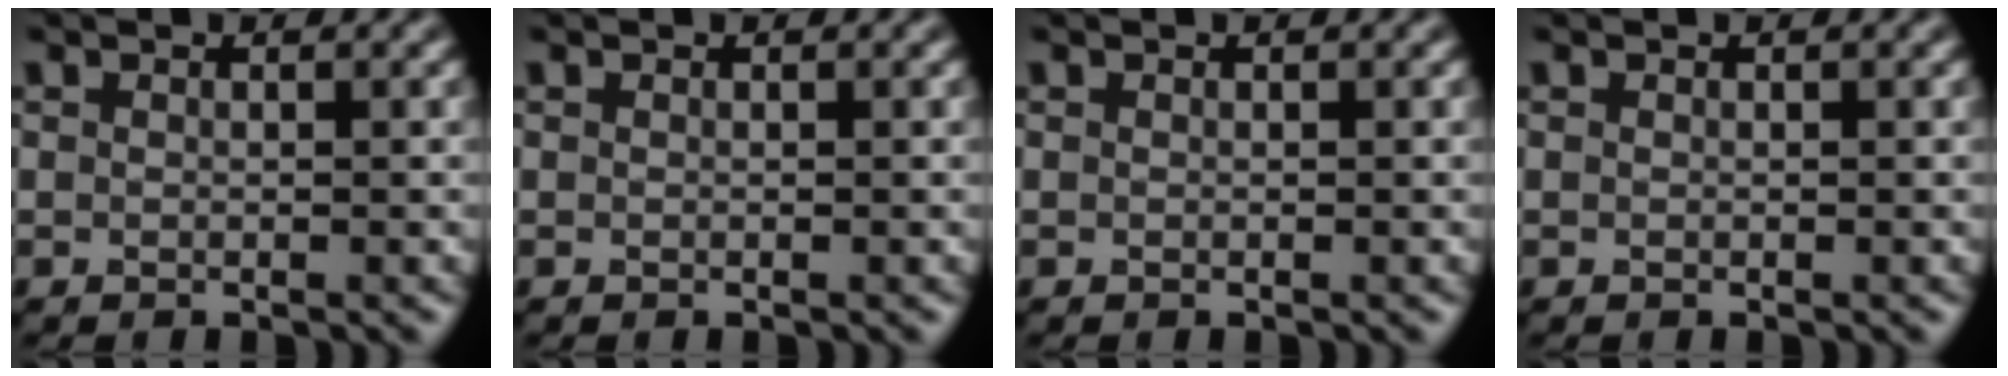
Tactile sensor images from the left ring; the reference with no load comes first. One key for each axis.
{"total": 0.0}
{"total": 0.0}
{"total": 0.0}